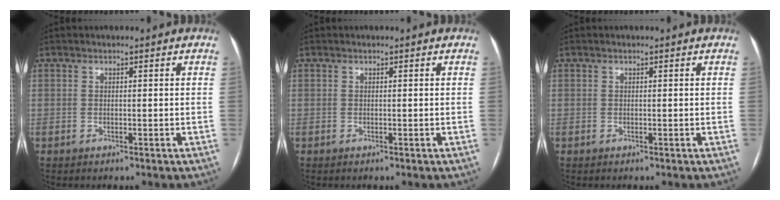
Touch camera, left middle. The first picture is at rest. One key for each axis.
{"total": 0.0}
{"total": 0.0}